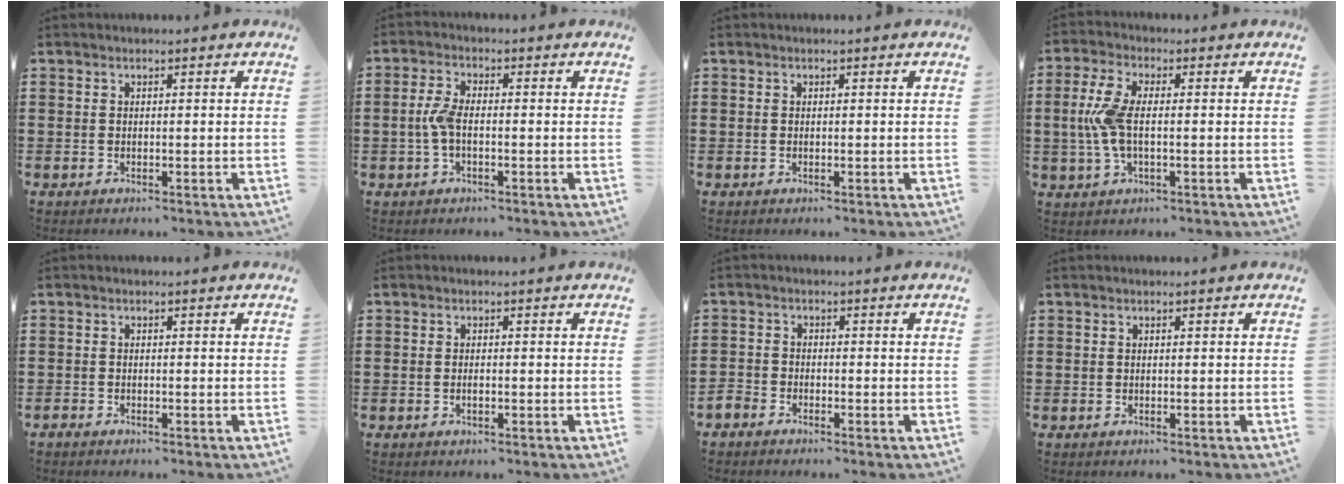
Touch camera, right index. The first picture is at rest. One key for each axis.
{"total": 3.9, "fx": -0.7, "fy": 1.5, "fz": 3.6, "tx": -0.095, "ty": -0.005, "tz": -0.022}
{"total": 0.0}
{"total": 6.8, "fx": -0.2, "fy": 2.9, "fz": 6.1, "tx": -0.155, "ty": -0.005, "tz": -0.015}
{"total": 0.5, "fx": -0.5, "fy": 0.0, "fz": 0.1, "tx": -0.003, "ty": -0.003, "tz": -0.009}
{"total": 0.7, "fx": -0.2, "fy": 0.2, "fz": 0.7, "tx": -0.014, "ty": -0.005, "tz": -0.003}
{"total": 1.6, "fx": -1.5, "fy": 0.6, "fz": 0.0, "tx": -0.005, "ty": 0.001, "tz": -0.033}
{"total": 0.0}